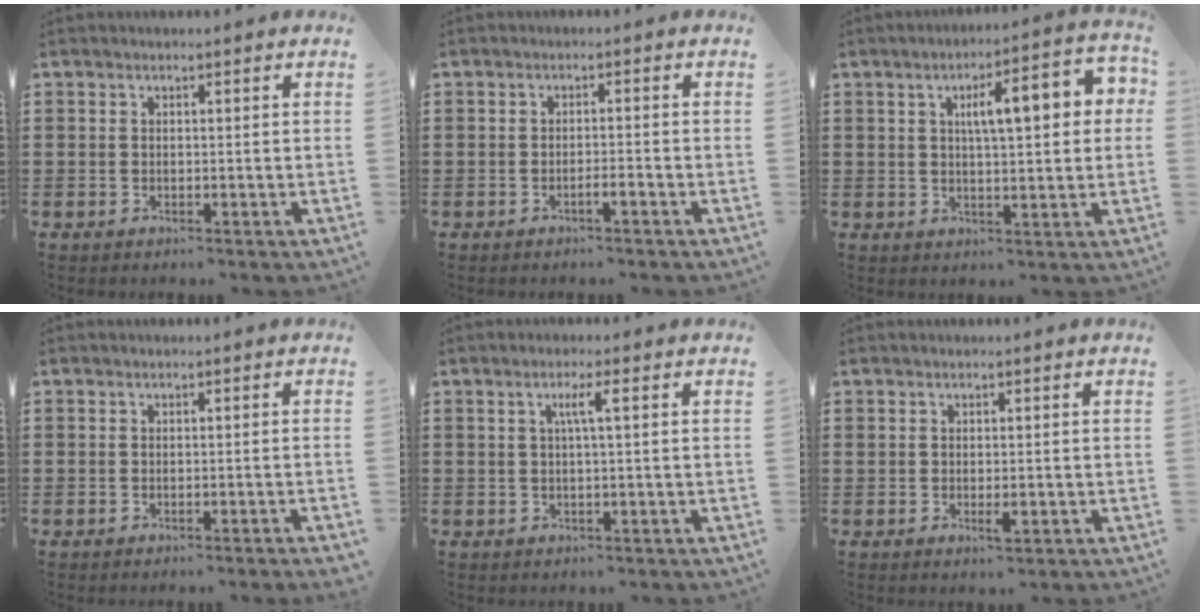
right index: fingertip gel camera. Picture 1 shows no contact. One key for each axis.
{"total": 1.5, "fx": -1.2, "fy": -0.1, "fz": 1.0, "tx": -0.019, "ty": -0.006, "tz": -0.021}
{"total": 8.2, "fx": 2.2, "fy": 2.3, "fz": 7.5, "tx": -0.115, "ty": -0.004, "tz": 0.027}
{"total": 0.8, "fx": -0.6, "fy": -0.2, "fz": 0.6, "tx": -0.010, "ty": -0.004, "tz": -0.012}
{"total": 2.8, "fx": 0.5, "fy": -0.1, "fz": 2.7, "tx": -0.052, "ty": -0.001, "tz": 0.005}
{"total": 1.5, "fx": -0.2, "fy": 0.5, "fz": 1.4, "tx": -0.025, "ty": -0.003, "tz": -0.003}